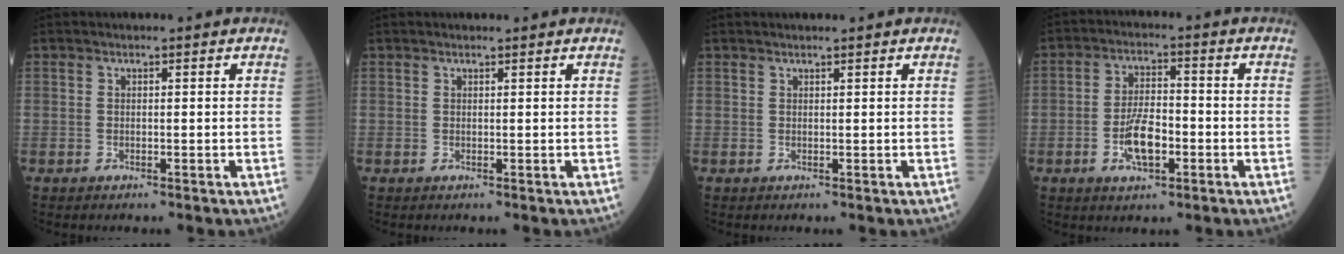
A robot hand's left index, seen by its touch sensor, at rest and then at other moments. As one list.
[{"total": 0.9, "force": [0.9, 0.1, 0.2], "torque": [-0.007, 0.005, 0.012]}, {"total": 1.2, "force": [1.1, 0.1, 0.5], "torque": [-0.006, 0.009, 0.017]}, {"total": 6.5, "force": [-2.4, 2.6, 5.5], "torque": [-0.113, 0.001, -0.044]}]